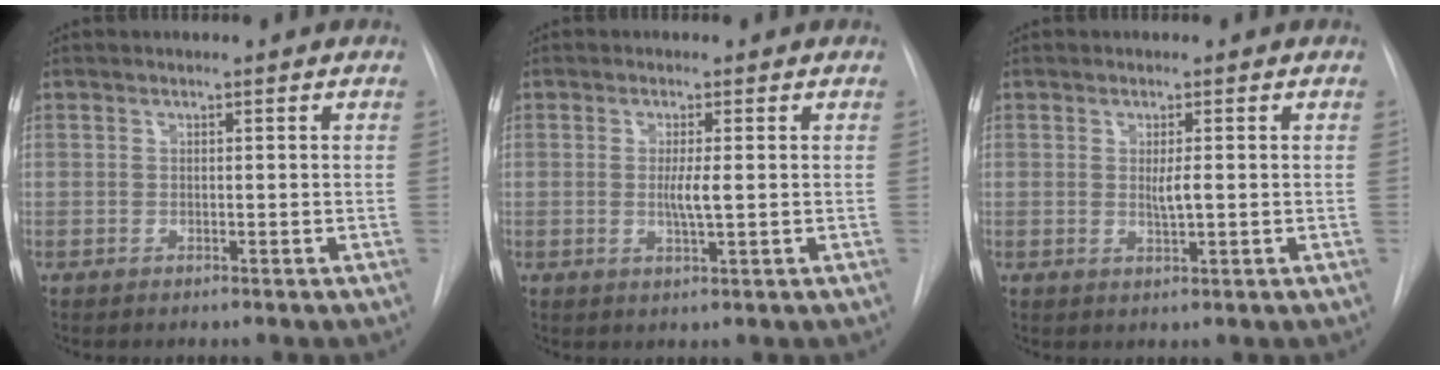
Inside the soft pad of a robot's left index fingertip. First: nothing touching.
{"total": 2.8, "force": [0.0, 0.1, 2.8], "torque": [-0.058, -0.005, 0.001]}
{"total": 2.0, "force": [0.1, 0.2, 2.0], "torque": [-0.039, -0.004, 0.003]}